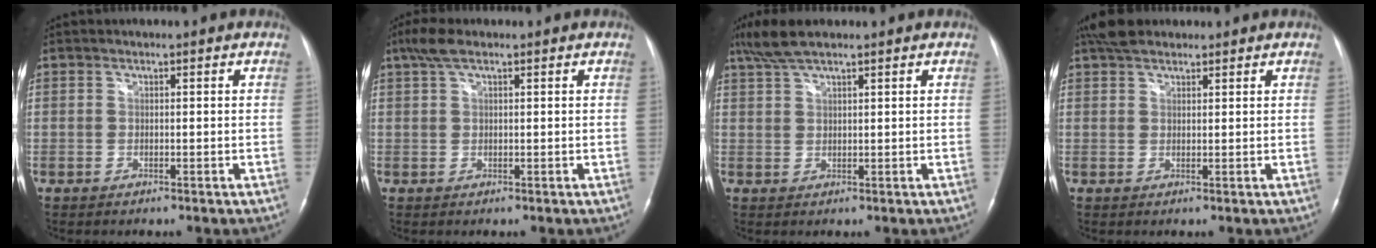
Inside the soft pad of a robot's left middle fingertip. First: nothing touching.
{"total": 3.4, "force": [2.2, 1.0, 2.4], "torque": [-0.058, 0.019, 0.045]}
{"total": 5.1, "force": [4.0, 0.7, 3.1], "torque": [-0.073, 0.017, 0.079]}
{"total": 4.8, "force": [3.9, 1.9, 2.0], "torque": [-0.042, 0.022, 0.072]}